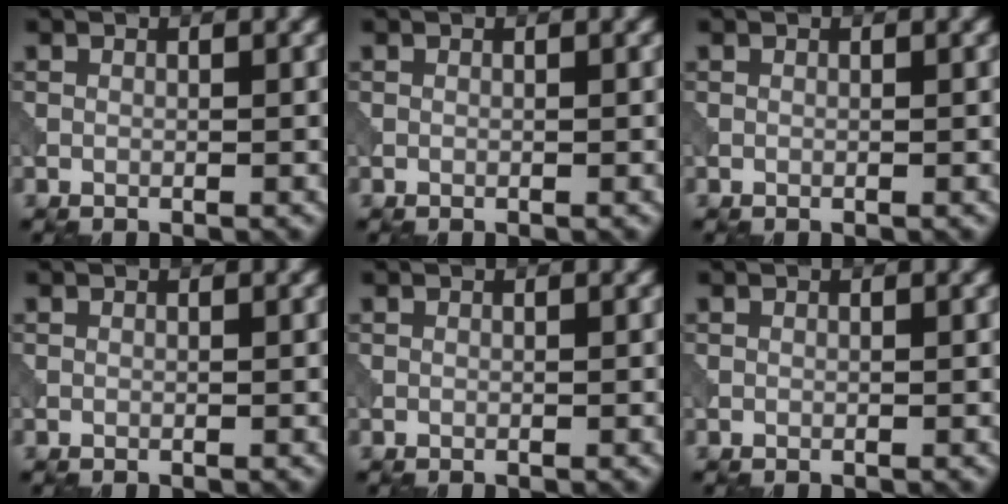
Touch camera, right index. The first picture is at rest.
{"total": 0.0}
{"total": 0.0}
{"total": 0.0}
{"total": 0.0}
{"total": 0.0}